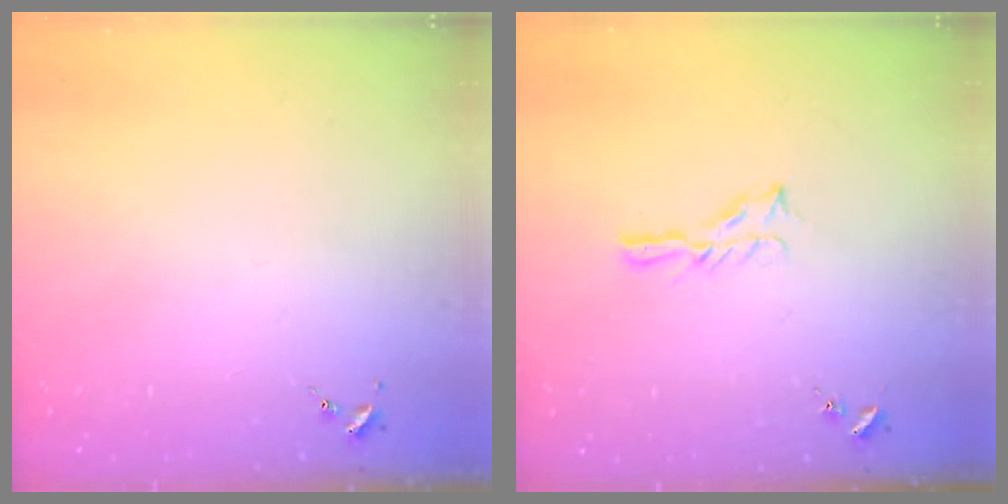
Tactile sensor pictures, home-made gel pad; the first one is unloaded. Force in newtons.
{"total": 5.1, "press": 5.1, "slide": 0.5}